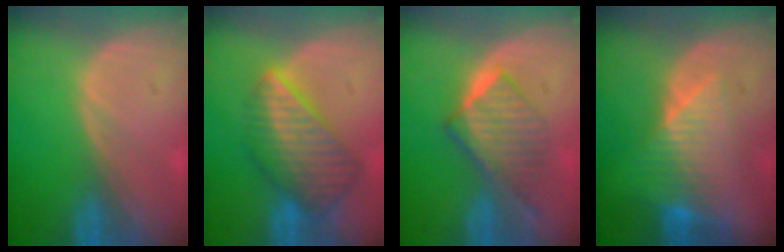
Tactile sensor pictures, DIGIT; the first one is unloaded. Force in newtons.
{"total": 8.6, "press": 7.6, "slide": 4.0}
{"total": 6.5, "press": 6.2, "slide": 2.1}
{"total": 7.7, "press": 7.0, "slide": 3.3}